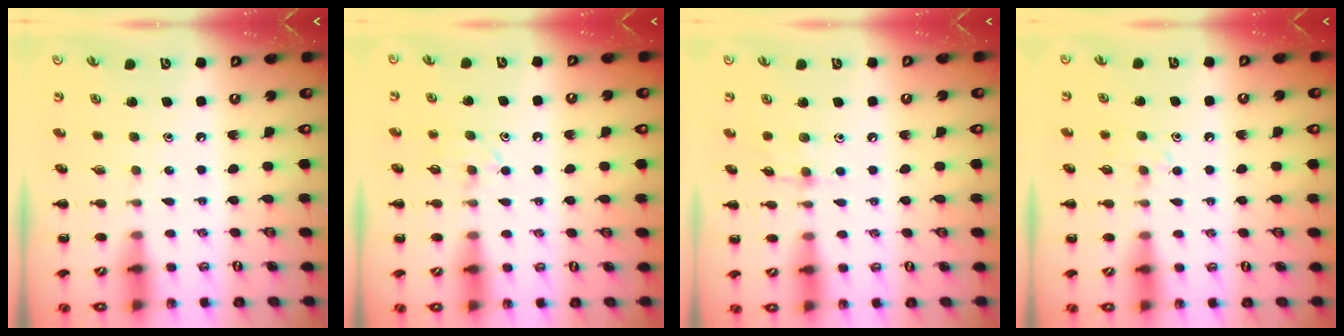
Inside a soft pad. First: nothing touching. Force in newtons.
{"total": 5.8, "press": 5.6, "slide": 1.6}
{"total": 4.4, "press": 4.1, "slide": 1.4}
{"total": 5.6, "press": 5.3, "slide": 1.8}